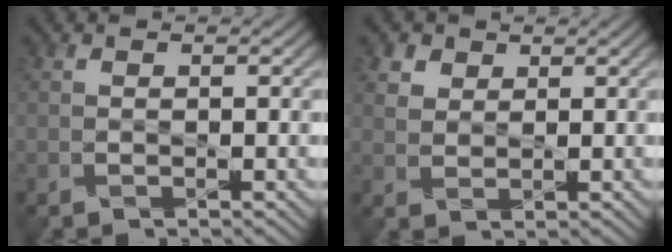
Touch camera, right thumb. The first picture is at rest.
{"total": 3.4, "force": [2.1, 2.3, 1.3], "torque": [-0.041, -0.002, 0.051]}